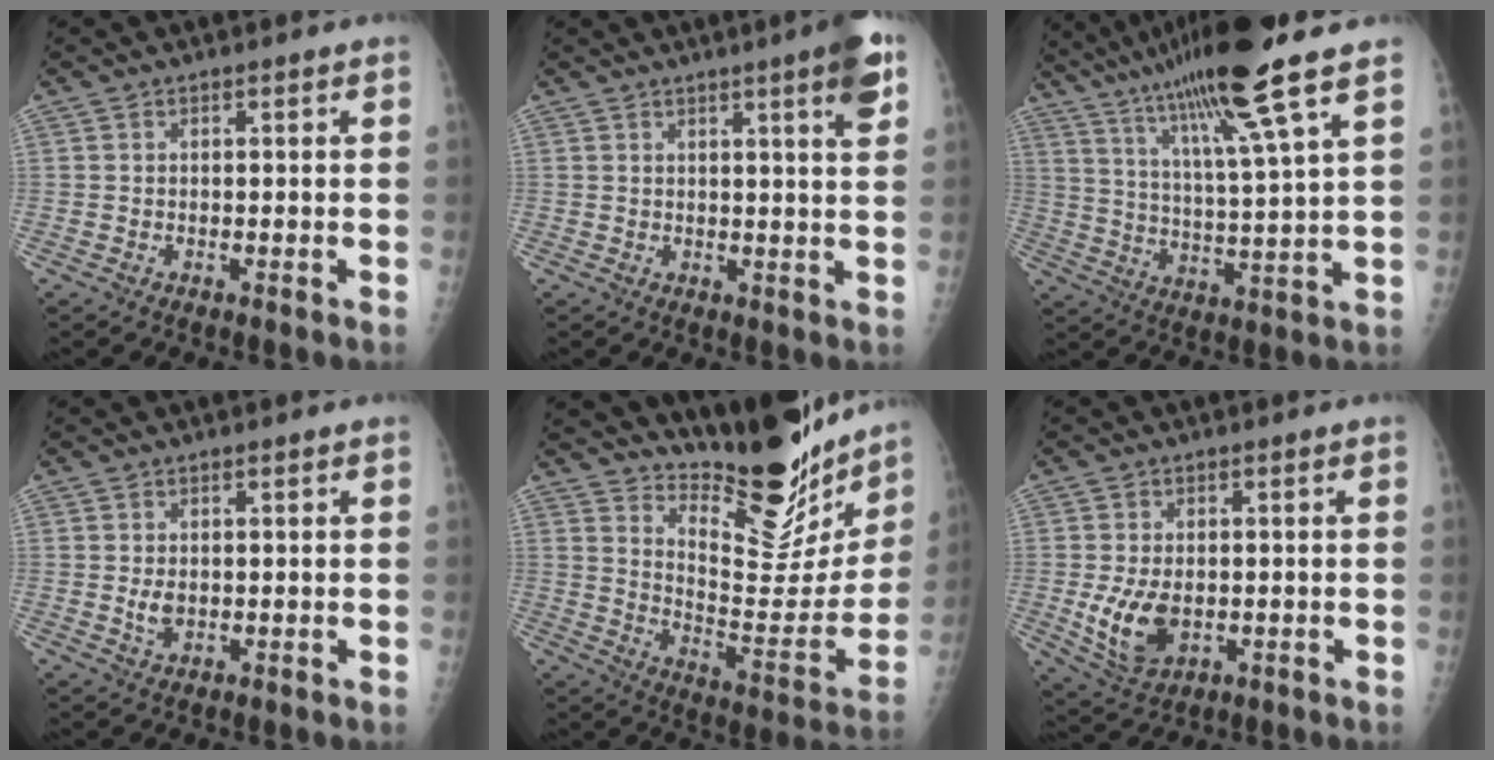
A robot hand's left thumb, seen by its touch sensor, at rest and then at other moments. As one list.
[{"total": 6.7, "force": [3.5, 0.2, 5.7], "torque": [-0.074, -0.015, 0.045]}, {"total": 18.9, "force": [12.5, 0.0, 14.1], "torque": [-0.239, -0.033, 0.213]}, {"total": 2.6, "force": [0.4, 1.7, 1.9], "torque": [-0.029, -0.007, 0.013]}, {"total": 21.8, "force": [18.5, 6.2, 9.6], "torque": [-0.094, -0.143, 0.272]}, {"total": 8.4, "force": [-1.0, 5.4, 6.3], "torque": [-0.112, -0.011, -0.004]}]